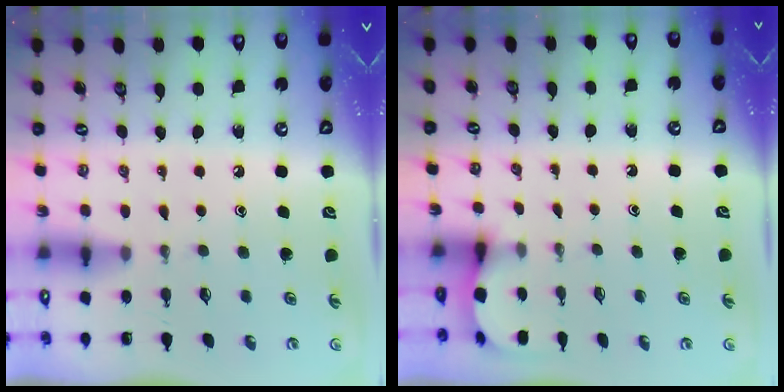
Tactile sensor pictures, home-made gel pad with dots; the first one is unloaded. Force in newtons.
{"total": 2.2, "press": 2.2, "slide": 0.2}